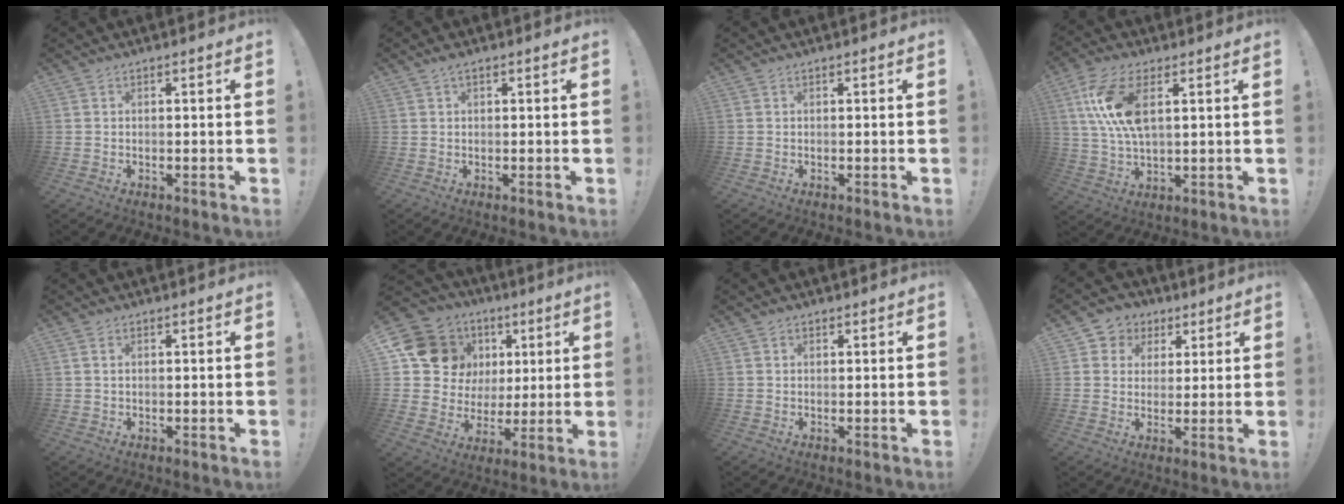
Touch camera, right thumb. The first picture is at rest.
{"total": 1.5, "force": [0.8, 0.7, 1.0], "torque": [-0.012, -0.003, 0.014]}
{"total": 0.0}
{"total": 12.1, "force": [4.1, 5.4, 10.1], "torque": [-0.213, -0.011, 0.075]}
{"total": 1.1, "force": [0.5, 0.7, 0.7], "torque": [-0.009, 0.000, 0.008]}
{"total": 16.1, "force": [6.6, 13.3, 6.3], "torque": [-0.092, -0.030, 0.152]}
{"total": 0.8, "force": [0.7, 0.4, 0.1], "torque": [0.006, -0.003, 0.011]}
{"total": 6.5, "force": [2.0, 6.0, 1.5], "torque": [-0.012, -0.010, 0.041]}